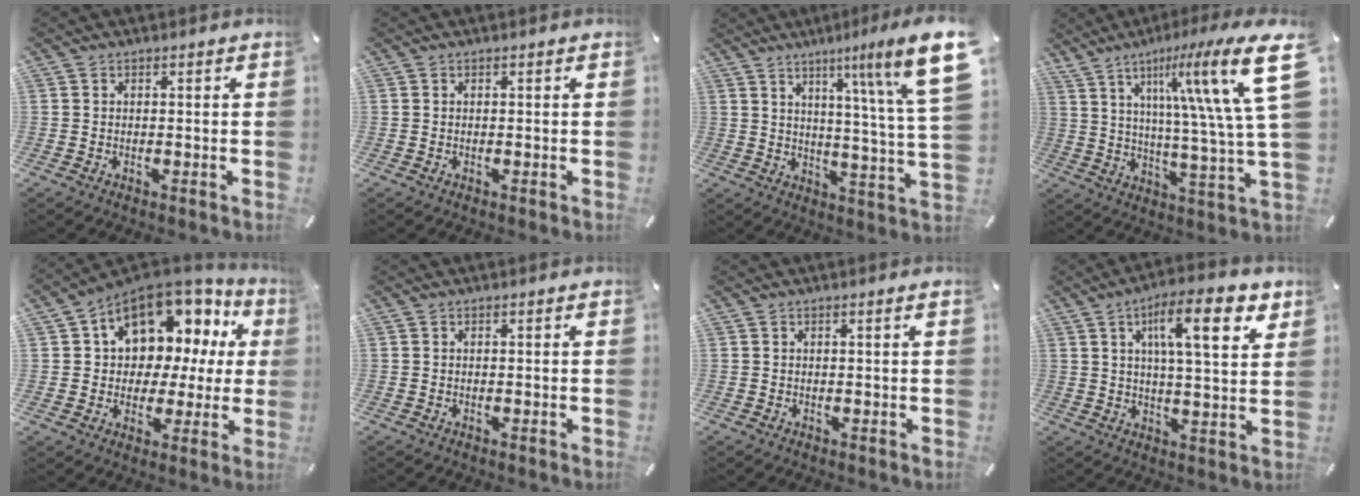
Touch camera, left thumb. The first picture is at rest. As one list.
[{"total": 0.0}, {"total": 17.4, "force": [8.1, 1.2, 15.4], "torque": [-0.229, -0.053, 0.110]}, {"total": 24.2, "force": [9.7, 4.9, 21.6], "torque": [-0.315, -0.061, 0.143]}, {"total": 12.8, "force": [6.5, 9.1, 6.2], "torque": [-0.101, -0.049, 0.119]}, {"total": 0.0}, {"total": 0.9, "force": [0.3, -0.1, 0.8], "torque": [-0.014, -0.001, 0.004]}, {"total": 15.4, "force": [7.1, 4.4, 12.9], "torque": [-0.201, -0.019, 0.107]}]